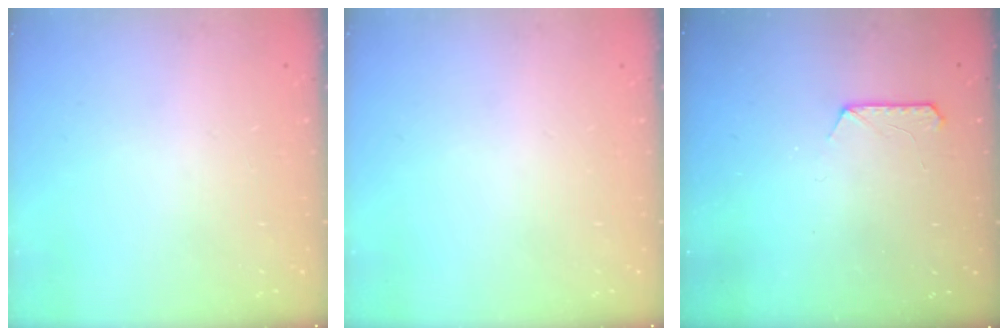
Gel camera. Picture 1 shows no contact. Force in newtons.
{"total": 0.0}
{"total": 7.8, "press": 7.8, "slide": 0.9}